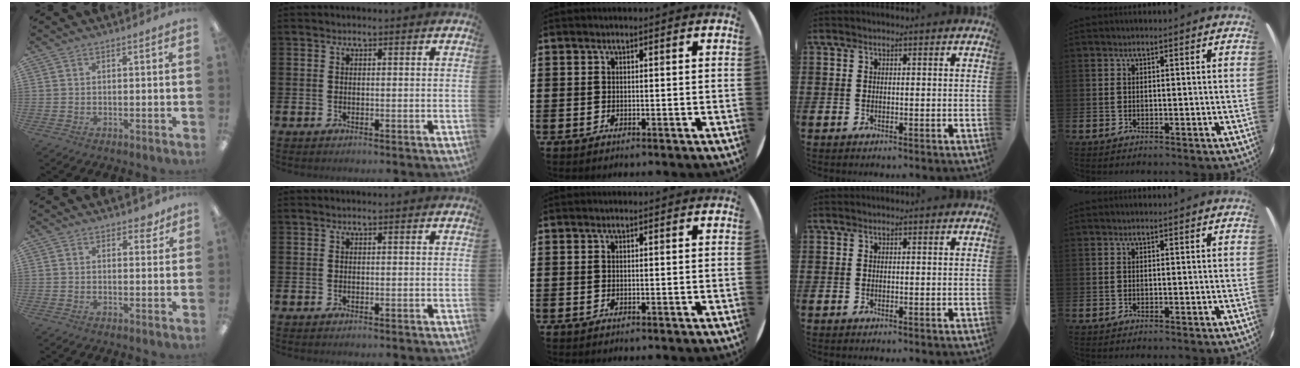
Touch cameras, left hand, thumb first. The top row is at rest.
{"thumb": {"total": 2.7, "force": [2.1, 1.3, 1.0], "torque": [0.003, -0.008, 0.035]}}